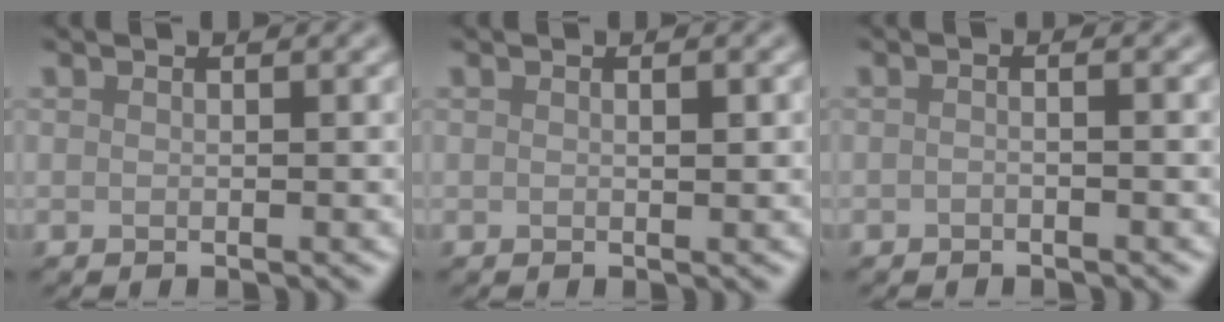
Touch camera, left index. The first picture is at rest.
{"total": 0.8, "force": [0.2, 0.1, 0.8], "torque": [-0.012, 0.000, 0.003]}
{"total": 1.1, "force": [-0.4, 0.3, 0.9], "torque": [-0.016, -0.006, -0.016]}